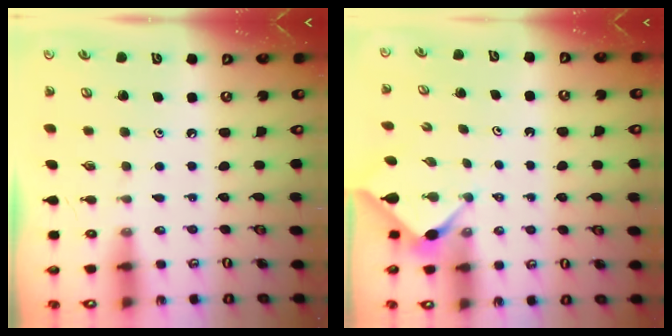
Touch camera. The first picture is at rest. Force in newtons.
{"total": 3.0, "press": 3.0, "slide": 0.3}